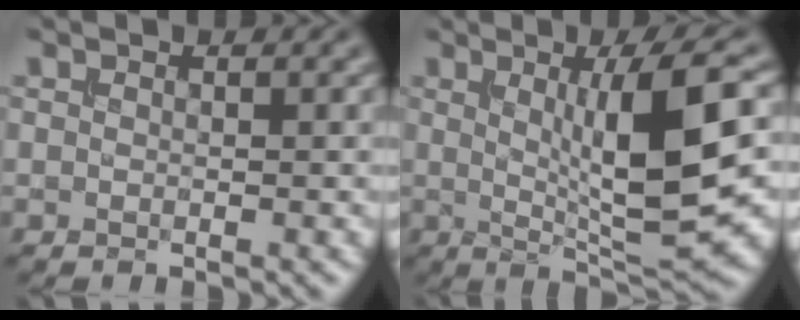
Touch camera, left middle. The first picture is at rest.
{"total": 9.4, "force": [0.9, 1.8, 9.2], "torque": [-0.133, -0.003, 0.024]}